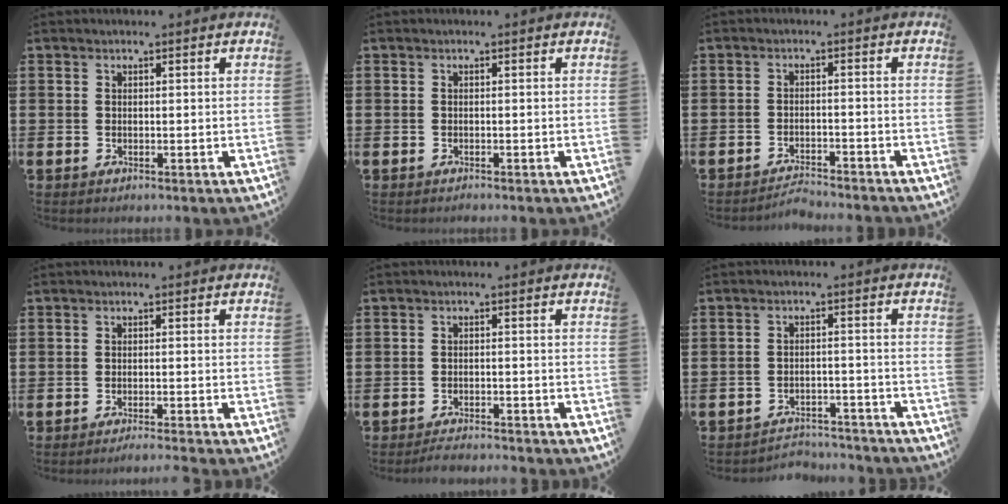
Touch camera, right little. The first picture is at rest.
{"total": 0.0}
{"total": 2.3, "force": [-2.3, -0.1, 0.0], "torque": [-0.005, 0.003, -0.049]}
{"total": 1.2, "force": [-1.1, -0.3, 0.4], "torque": [-0.004, 0.000, -0.022]}
{"total": 1.9, "force": [-1.9, -0.1, 0.2], "torque": [-0.007, 0.004, -0.038]}
{"total": 3.3, "force": [-3.3, 0.4, 0.0], "torque": [-0.006, 0.006, -0.071]}